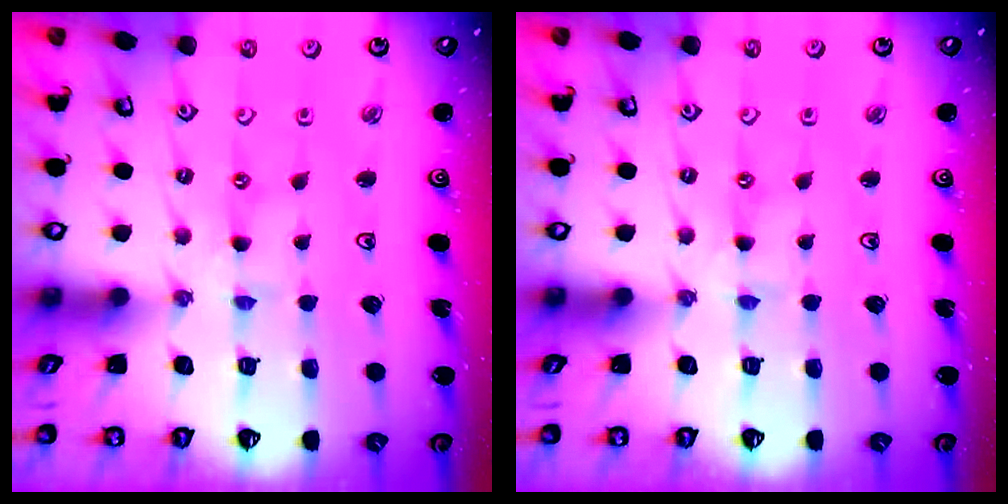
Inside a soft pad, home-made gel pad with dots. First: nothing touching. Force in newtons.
{"total": 0.0}